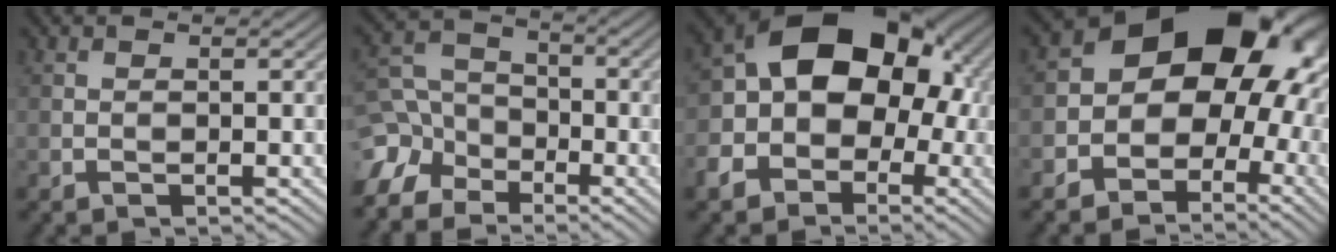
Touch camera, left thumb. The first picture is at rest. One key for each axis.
{"total": 8.4, "fx": -4.5, "fy": 6.4, "fz": 3.2, "tx": -0.072, "ty": -0.008, "tz": -0.110}
{"total": 15.2, "fx": -1.8, "fy": 11.6, "fz": 9.7, "tx": -0.161, "ty": -0.005, "tz": -0.044}
{"total": 15.5, "fx": 0.2, "fy": 11.8, "fz": 10.1, "tx": -0.125, "ty": -0.015, "tz": 0.001}